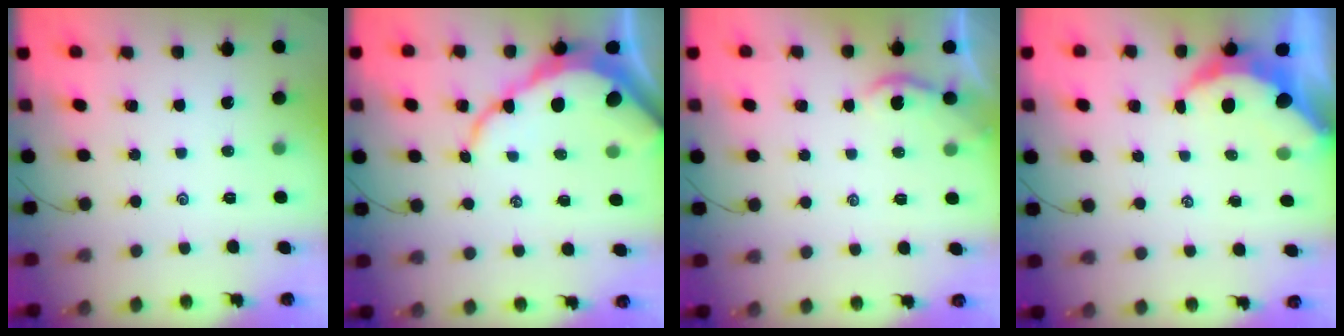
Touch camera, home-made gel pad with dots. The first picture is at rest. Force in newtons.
{"total": 11.2, "press": 11.2, "slide": 1.0}
{"total": 2.0, "press": 1.9, "slide": 0.4}
{"total": 6.8, "press": 6.7, "slide": 0.9}